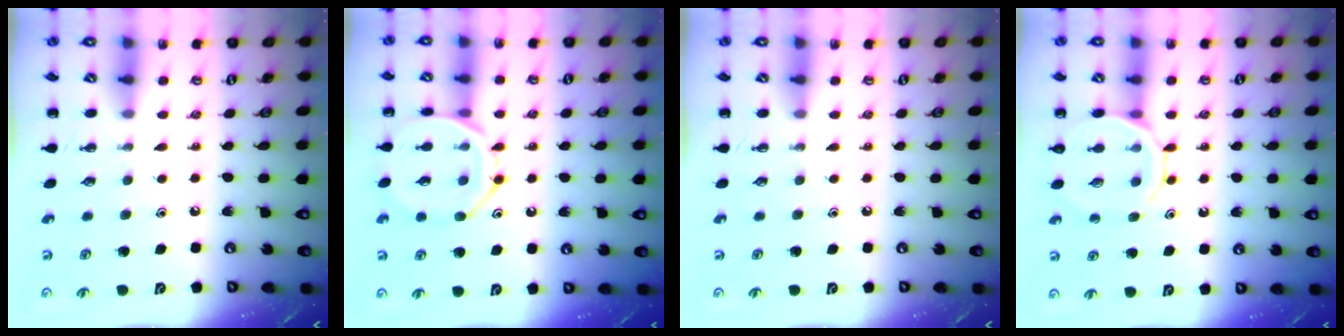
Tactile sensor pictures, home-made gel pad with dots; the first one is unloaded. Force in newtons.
{"total": 12.6, "press": 12.6, "slide": 0.5}
{"total": 0.0}
{"total": 12.1, "press": 12.0, "slide": 1.3}